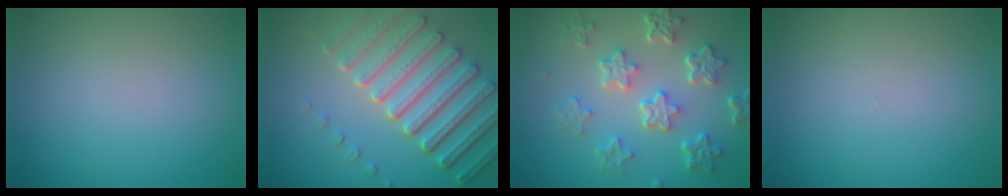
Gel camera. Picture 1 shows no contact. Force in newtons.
{"total": 7.5, "press": 5.7, "slide": 4.9}
{"total": 5.8, "press": 4.4, "slide": 3.8}
{"total": 0.0}